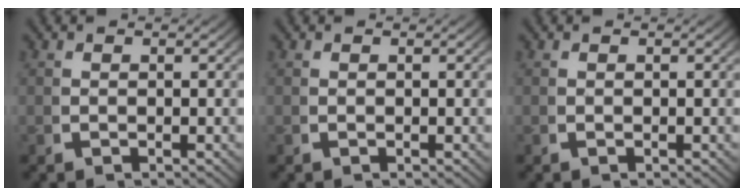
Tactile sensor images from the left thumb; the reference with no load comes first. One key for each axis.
{"total": 0.0}
{"total": 0.0}